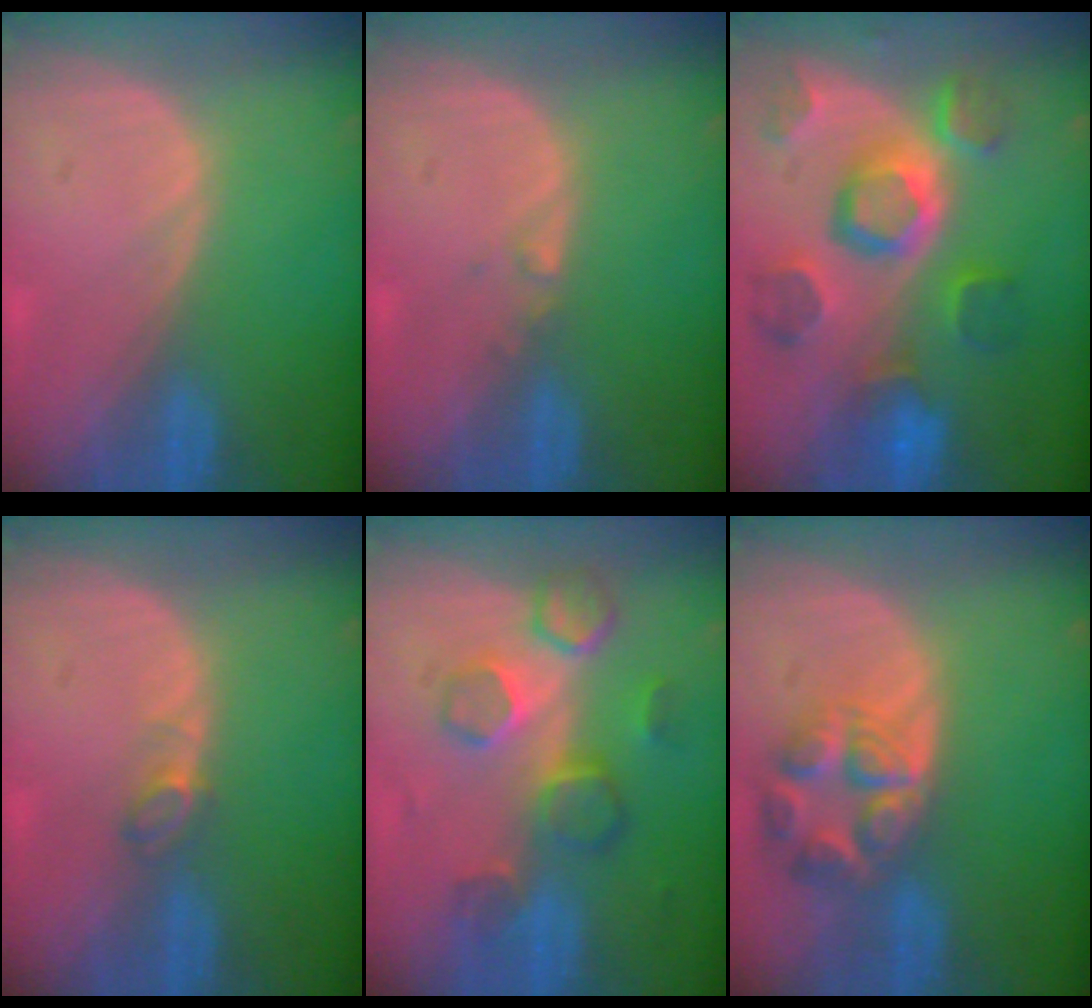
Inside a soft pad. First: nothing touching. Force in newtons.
{"total": 0.7, "press": 0.6, "slide": 0.4}
{"total": 11.2, "press": 10.0, "slide": 5.1}
{"total": 2.0, "press": 1.9, "slide": 0.4}
{"total": 8.6, "press": 7.7, "slide": 3.9}
{"total": 7.6, "press": 6.8, "slide": 3.5}